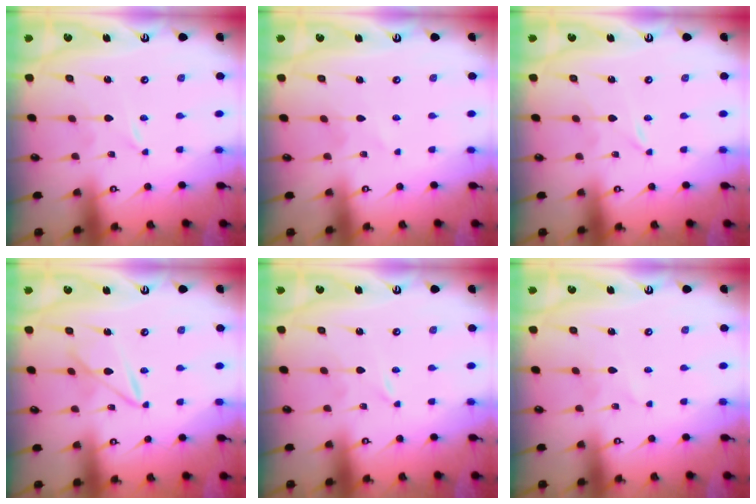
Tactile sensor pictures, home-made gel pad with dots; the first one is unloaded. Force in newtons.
{"total": 1.5, "press": 1.4, "slide": 0.2}
{"total": 0.0}
{"total": 6.4, "press": 6.4, "slide": 0.4}
{"total": 0.0}
{"total": 1.6, "press": 1.6, "slide": 0.1}